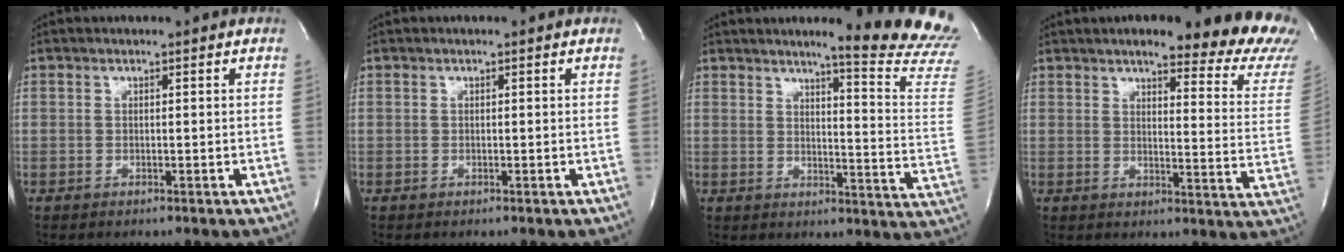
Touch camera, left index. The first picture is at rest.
{"total": 0.0}
{"total": 16.4, "force": [14.8, -1.5, 7.0], "torque": [-0.089, -0.130, 0.159]}
{"total": 20.8, "force": [18.1, 3.0, 10.0], "torque": [-0.115, -0.069, 0.191]}